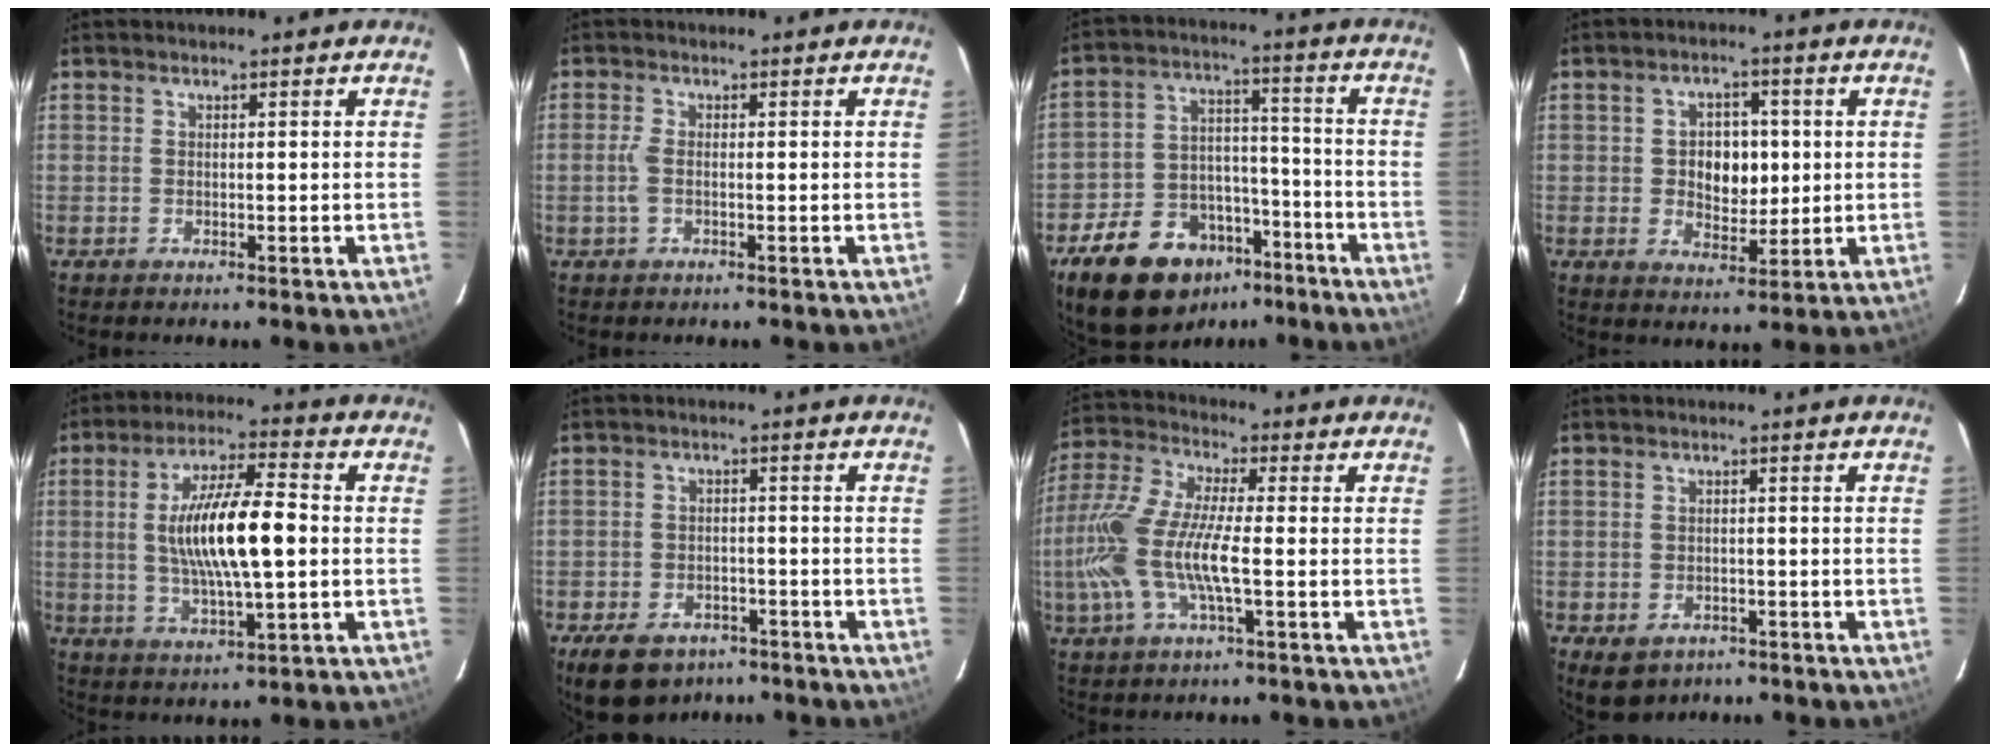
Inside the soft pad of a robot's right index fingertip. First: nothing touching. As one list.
[{"total": 2.3, "force": [-0.6, 1.0, 2.1], "torque": [-0.050, 0.001, -0.012]}, {"total": 17.9, "force": [-11.5, 11.1, 7.9], "torque": [-0.178, 0.036, -0.164]}, {"total": 7.2, "force": [0.4, 5.3, 4.9], "torque": [-0.086, 0.010, 0.013]}, {"total": 14.4, "force": [0.0, 3.5, 14.0], "torque": [-0.258, 0.003, 0.002]}, {"total": 11.3, "force": [-7.7, 6.7, 4.8], "torque": [-0.119, 0.005, -0.109]}, {"total": 15.5, "force": [-2.7, 3.4, 14.9], "torque": [-0.299, -0.006, -0.058]}, {"total": 5.7, "force": [-3.3, 4.0, 2.4], "torque": [-0.052, -0.006, -0.041]}]